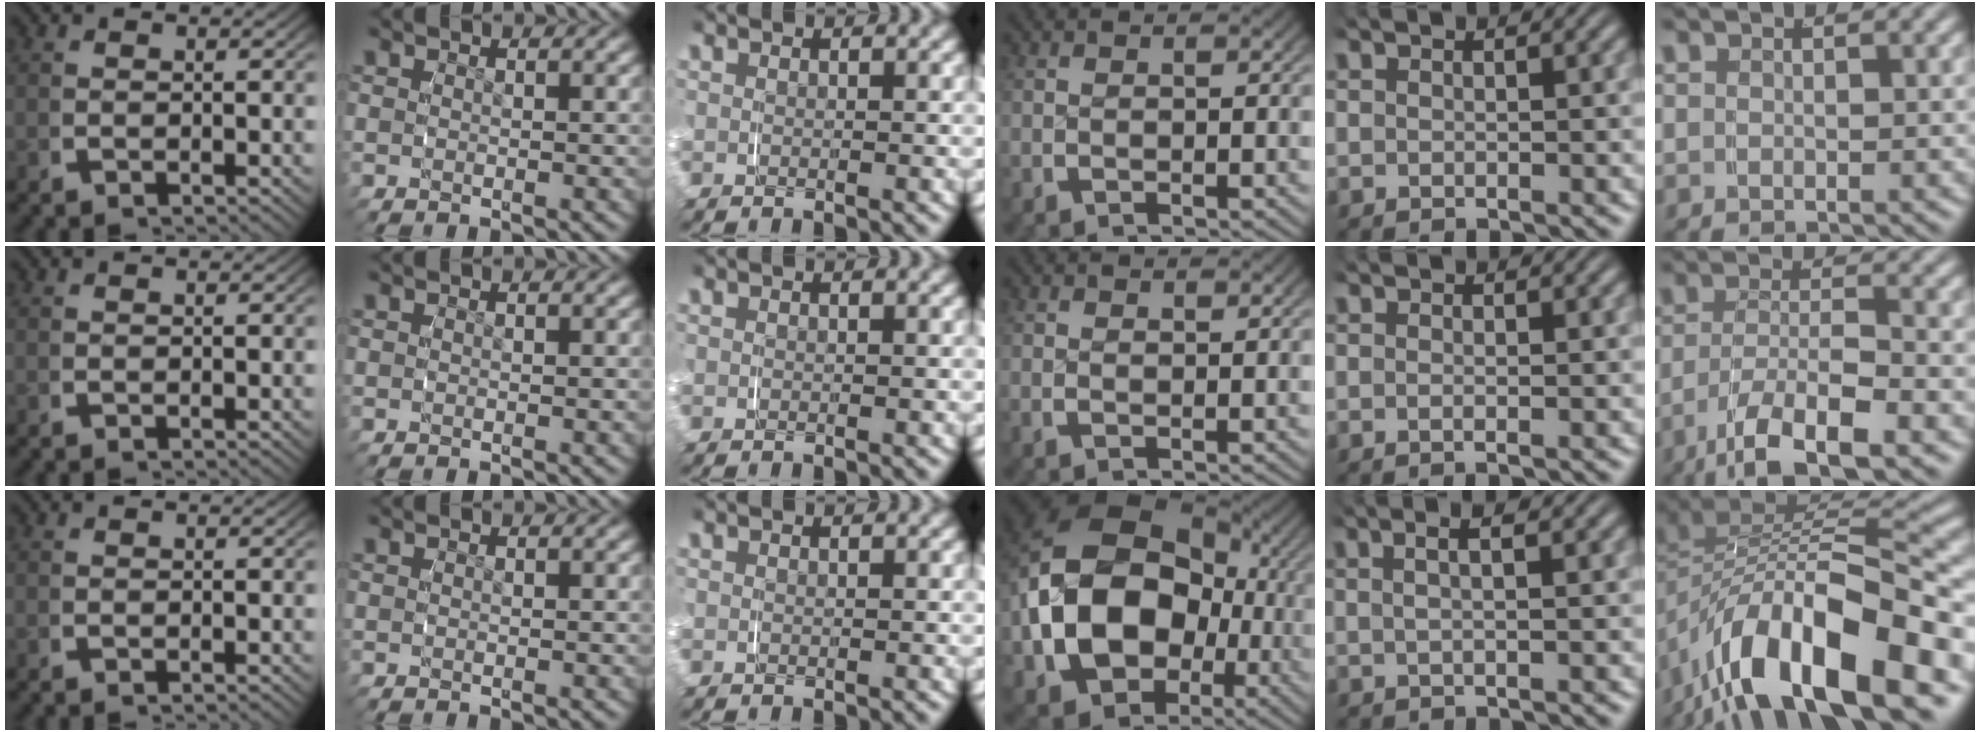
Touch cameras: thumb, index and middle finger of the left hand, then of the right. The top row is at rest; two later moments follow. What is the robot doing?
{"motion": "grasp_and_lifting", "object": "shorts"}